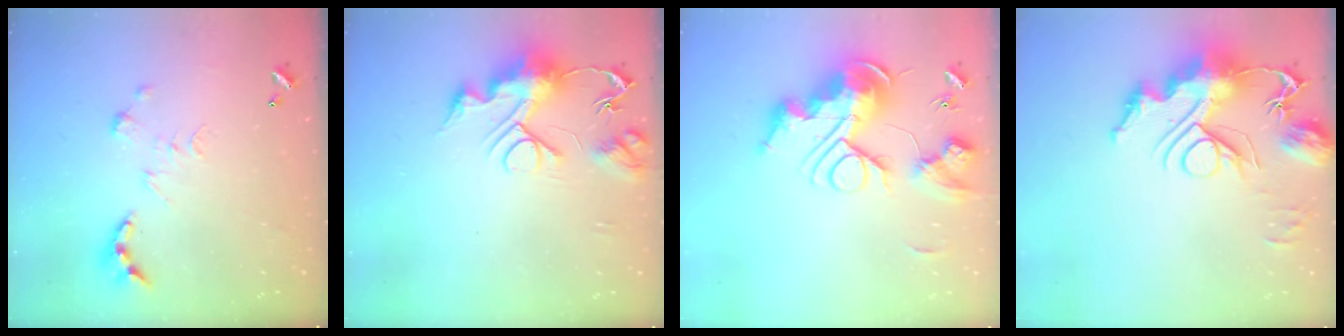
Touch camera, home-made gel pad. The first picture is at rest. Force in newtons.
{"total": 10.7, "press": 10.7, "slide": 1.1}
{"total": 0.7, "press": 0.7, "slide": 0.0}
{"total": 16.1, "press": 15.9, "slide": 2.3}